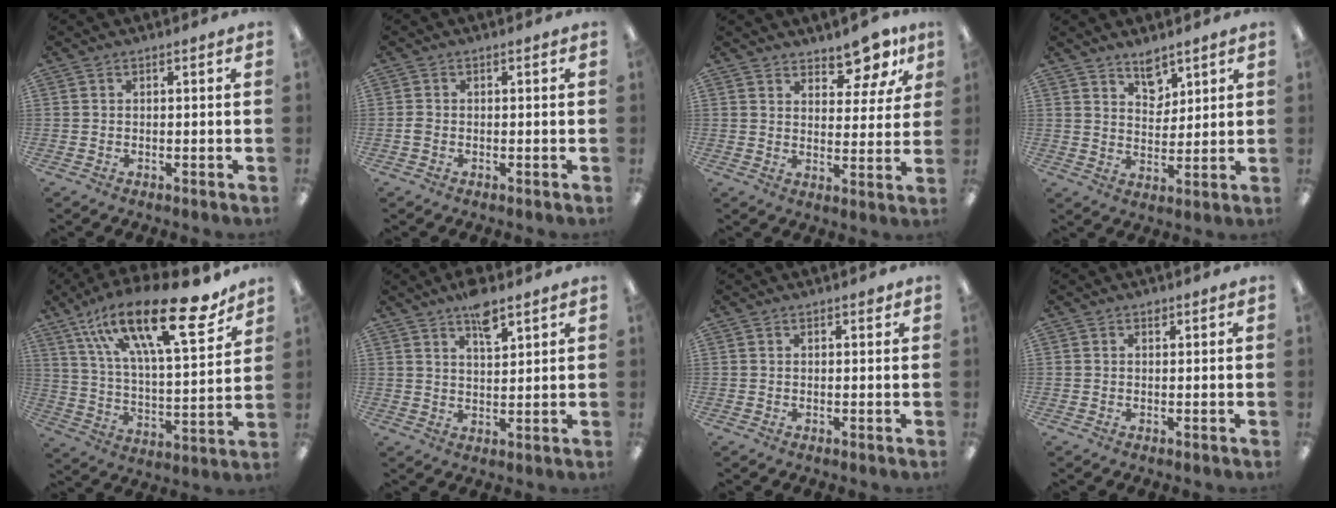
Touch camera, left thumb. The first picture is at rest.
{"total": 1.2, "force": [-0.3, 0.8, 0.8], "torque": [-0.016, 0.002, -0.006]}
{"total": 9.3, "force": [7.8, 3.8, 3.3], "torque": [-0.025, -0.062, 0.138]}
{"total": 6.2, "force": [5.1, 3.1, 1.8], "torque": [-0.011, -0.033, 0.090]}
{"total": 26.9, "force": [16.7, 8.3, 19.4], "torque": [-0.315, -0.092, 0.276]}
{"total": 6.7, "force": [5.0, 2.1, 4.0], "torque": [-0.059, -0.027, 0.083]}
{"total": 1.2, "force": [1.0, 0.4, 0.6], "torque": [-0.005, -0.005, 0.016]}
{"total": 0.9, "force": [0.7, 0.5, 0.4], "torque": [-0.001, -0.003, 0.011]}